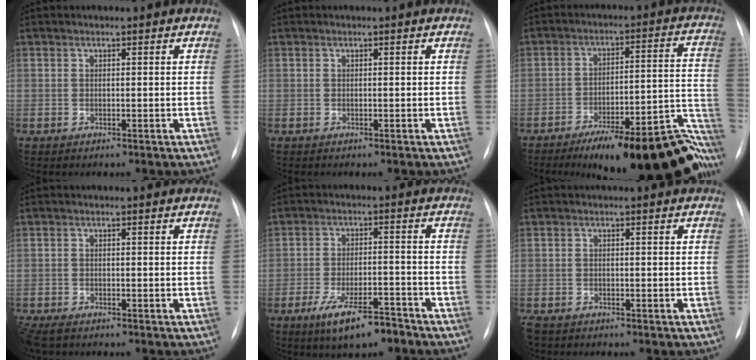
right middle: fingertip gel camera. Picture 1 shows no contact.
{"total": 0.0}
{"total": 24.6, "force": [-19.1, 4.7, 14.8], "torque": [-0.087, 0.025, -0.259]}
{"total": 4.2, "force": [-3.3, 1.5, 2.2], "torque": [-0.043, -0.012, -0.057]}
{"total": 8.3, "force": [-5.7, 2.1, 5.6], "torque": [-0.101, -0.008, -0.093]}
{"total": 2.7, "force": [-2.1, 1.3, 1.1], "torque": [-0.021, -0.005, -0.032]}